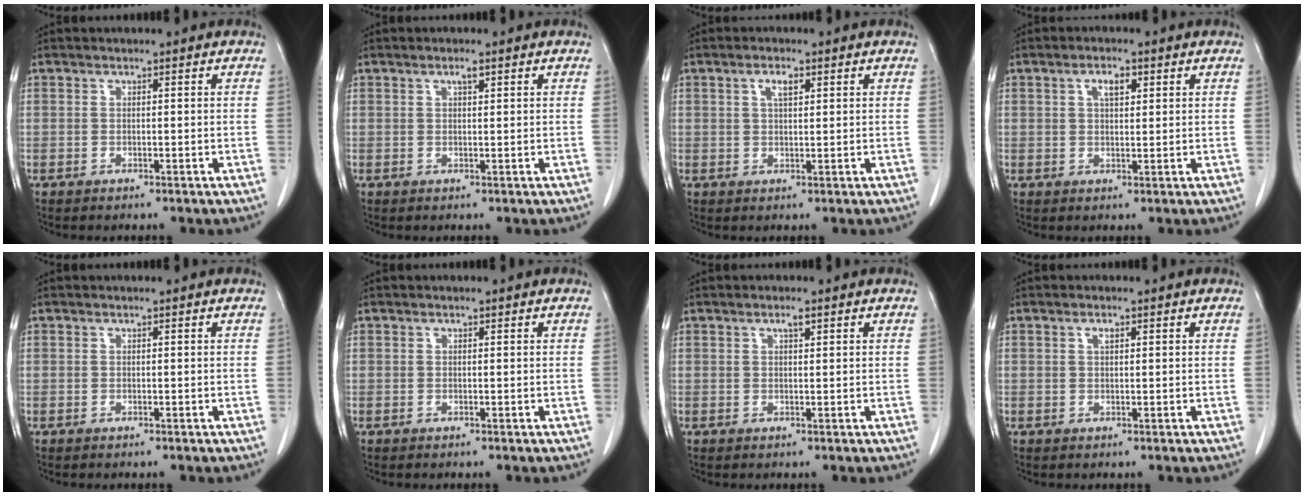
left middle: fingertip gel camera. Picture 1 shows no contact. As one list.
[{"total": 1.1, "force": [0.7, 0.2, 0.9], "torque": [-0.019, 0.000, 0.011]}, {"total": 2.3, "force": [1.1, 0.8, 1.9], "torque": [-0.037, 0.001, 0.020]}, {"total": 2.9, "force": [1.3, 1.2, 2.3], "torque": [-0.042, 0.003, 0.023]}, {"total": 0.0}, {"total": 0.0}, {"total": 1.1, "force": [0.7, 0.2, 0.9], "torque": [-0.019, -0.001, 0.011]}, {"total": 1.0, "force": [0.5, 0.4, 0.8], "torque": [-0.014, -0.002, 0.006]}]